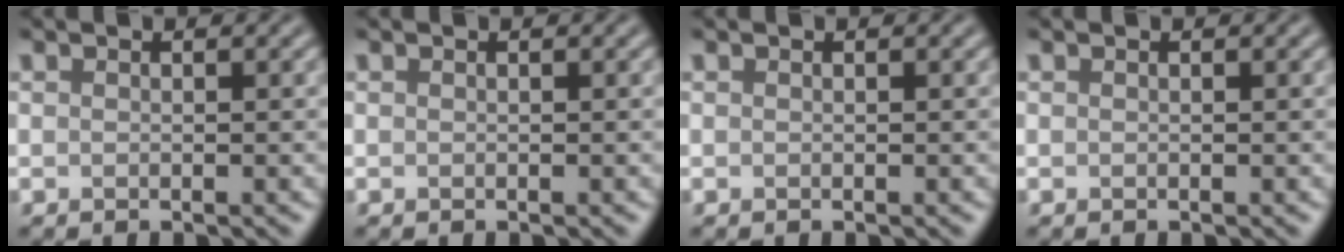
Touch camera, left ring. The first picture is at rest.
{"total": 0.0}
{"total": 0.0}
{"total": 0.0}